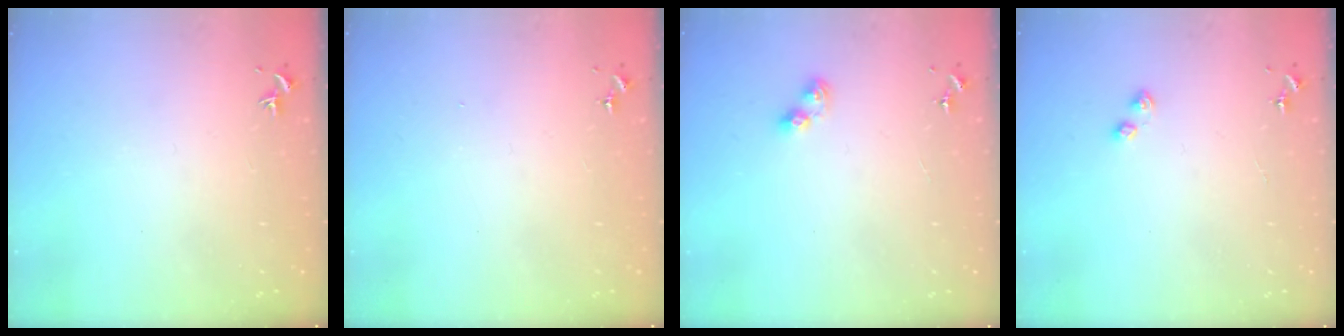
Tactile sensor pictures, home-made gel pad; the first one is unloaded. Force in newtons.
{"total": 0.0}
{"total": 6.6, "press": 6.6, "slide": 0.7}
{"total": 3.2, "press": 3.2, "slide": 0.4}